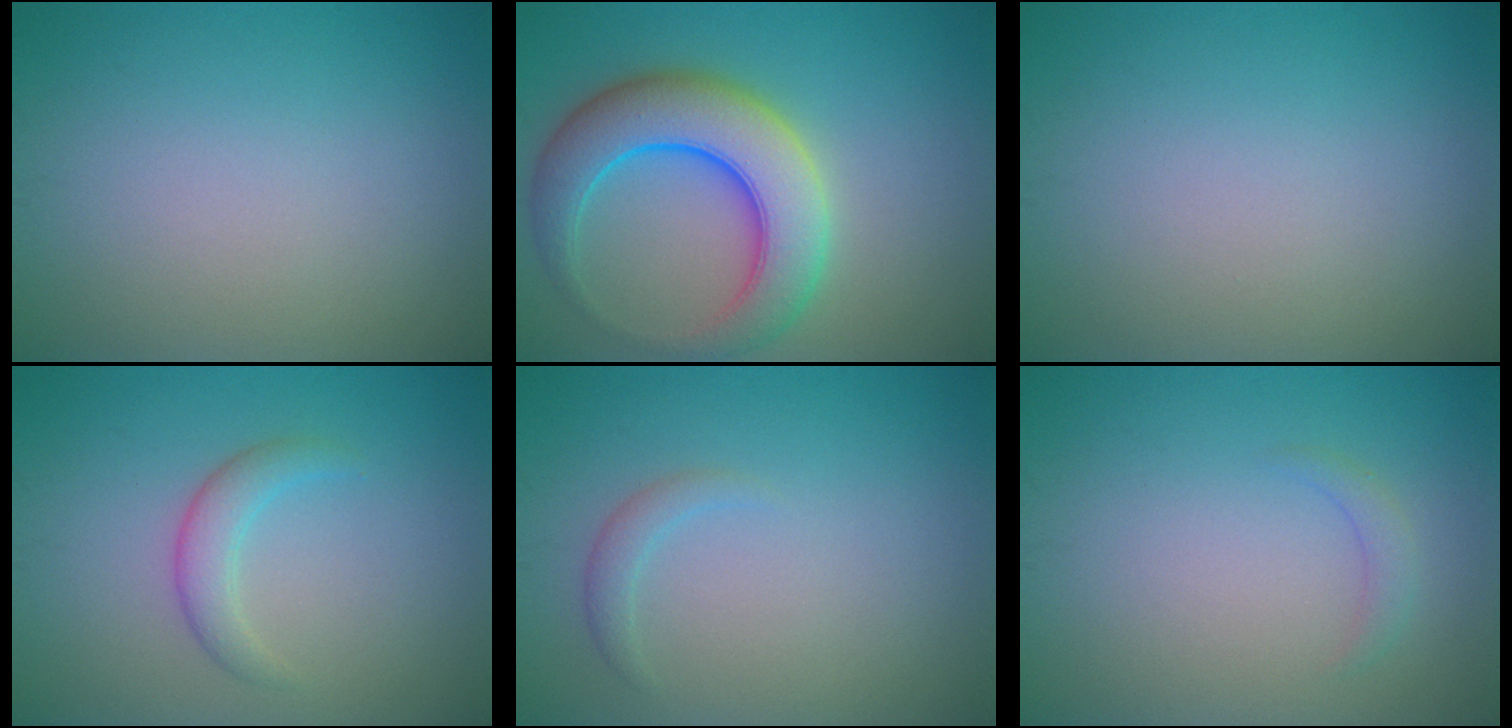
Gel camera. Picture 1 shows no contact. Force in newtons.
{"total": 8.4, "press": 8.4, "slide": 0.4}
{"total": 0.0}
{"total": 2.2, "press": 2.2, "slide": 0.2}
{"total": 1.2, "press": 1.2, "slide": 0.2}
{"total": 1.1, "press": 1.1, "slide": 0.1}